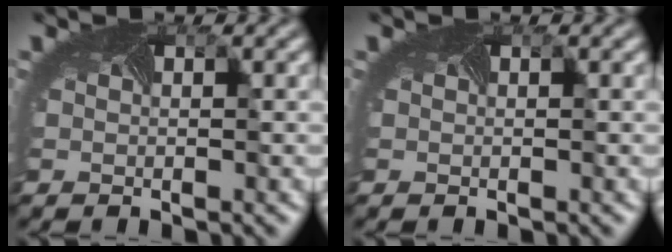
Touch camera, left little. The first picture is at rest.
{"total": 0.0}